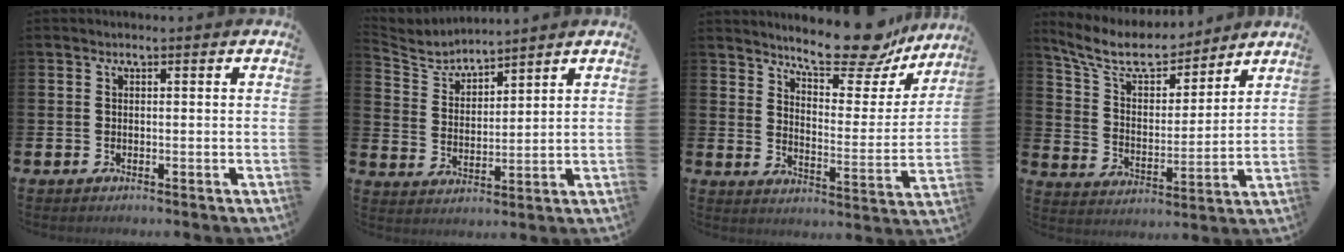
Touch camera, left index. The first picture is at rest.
{"total": 4.4, "force": [4.4, 0.6, 0.0], "torque": [-0.026, -0.030, 0.077]}
{"total": 12.7, "force": [10.9, 3.3, 5.7], "torque": [-0.101, -0.066, 0.189]}
{"total": 9.4, "force": [8.4, 2.8, 3.1], "torque": [-0.097, -0.050, 0.149]}